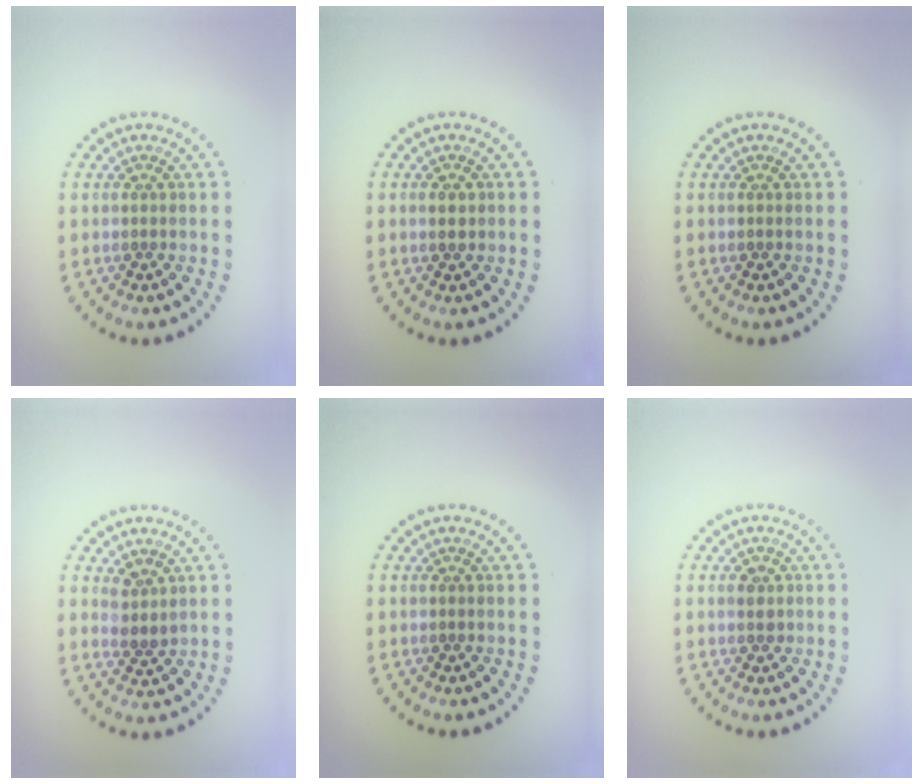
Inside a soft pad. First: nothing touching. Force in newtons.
{"total": 1.1, "press": 1.0, "slide": 0.2}
{"total": 0.0}
{"total": 1.6, "press": 1.3, "slide": 0.9}
{"total": 0.0}
{"total": 1.1, "press": 1.1, "slide": 0.1}